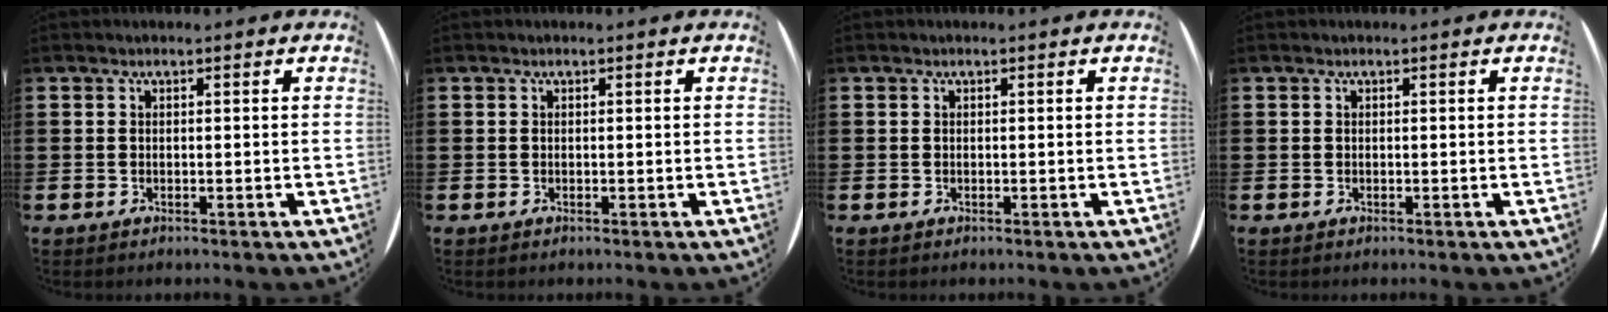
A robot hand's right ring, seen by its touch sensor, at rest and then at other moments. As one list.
[{"total": 0.0}, {"total": 0.0}, {"total": 0.0}]